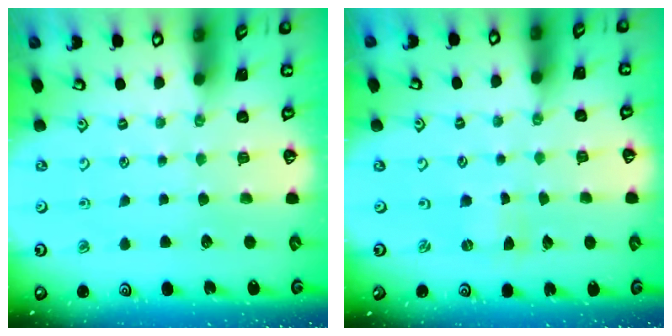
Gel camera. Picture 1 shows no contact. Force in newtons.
{"total": 0.0}